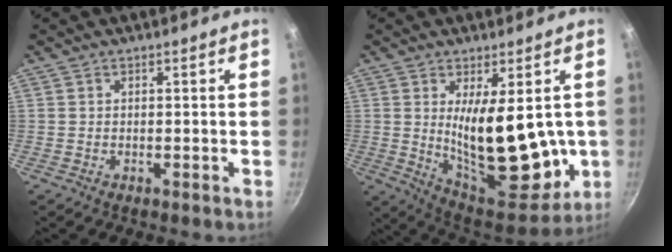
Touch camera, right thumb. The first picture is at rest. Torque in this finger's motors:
{"motor_torque": [1.01, 3.04, 1.96, -0.09, 0.50]}